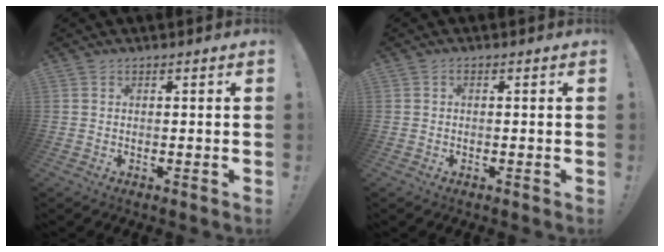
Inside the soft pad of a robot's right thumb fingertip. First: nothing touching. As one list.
[{"total": 0.7, "force": [-0.3, 0.1, 0.7], "torque": [-0.014, 0.002, -0.005]}]